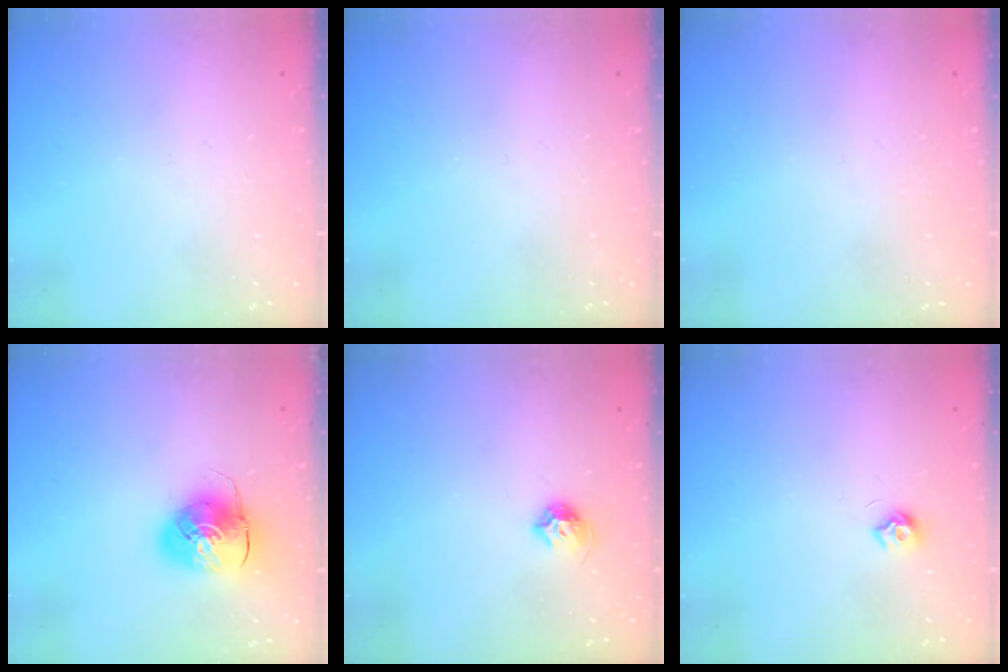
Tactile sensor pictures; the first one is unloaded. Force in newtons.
{"total": 0.0}
{"total": 0.9, "press": 0.9, "slide": 0.1}
{"total": 9.6, "press": 9.4, "slide": 1.7}
{"total": 7.0, "press": 6.9, "slide": 0.8}
{"total": 6.4, "press": 6.3, "slide": 0.6}